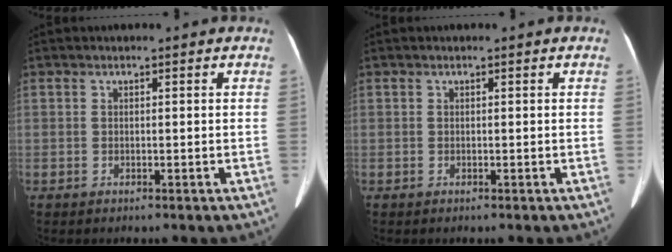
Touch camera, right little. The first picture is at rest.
{"total": 0.0}